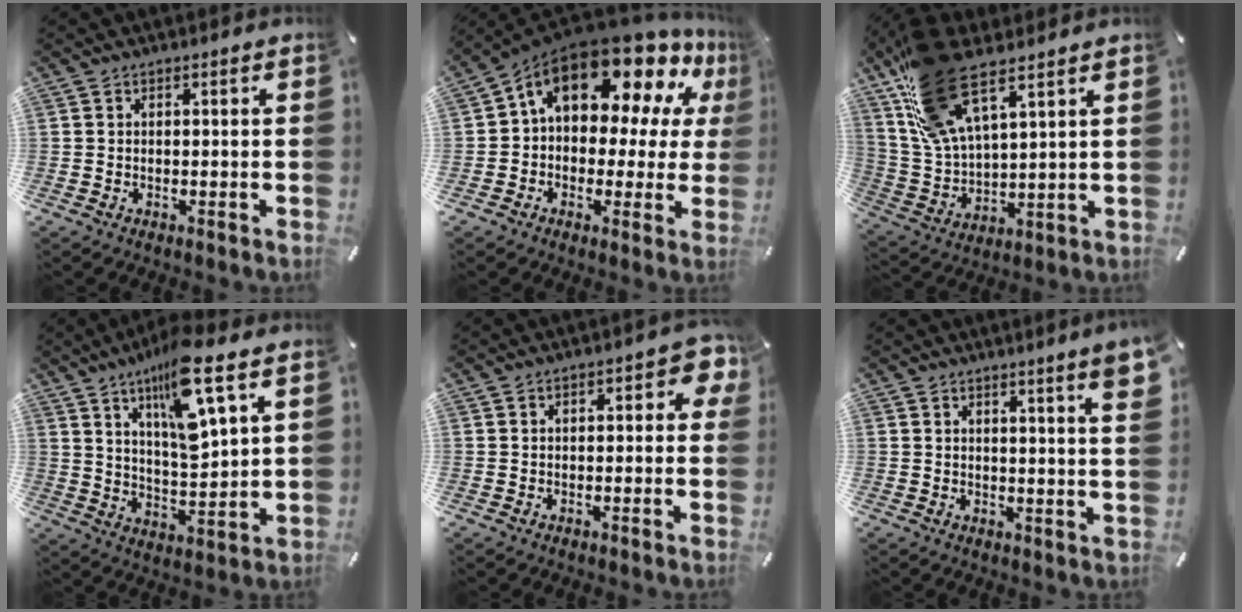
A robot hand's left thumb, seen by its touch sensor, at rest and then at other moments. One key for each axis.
{"total": 18.2, "fx": 10.4, "fy": 10.4, "fz": 10.8, "tx": -0.178, "ty": -0.076, "tz": 0.179}
{"total": 17.6, "fx": 11.6, "fy": 7.0, "fz": 11.2, "tx": -0.264, "ty": -0.053, "tz": 0.208}
{"total": 14.9, "fx": 9.0, "fy": 3.3, "fz": 11.4, "tx": -0.204, "ty": -0.044, "tz": 0.146}
{"total": 5.4, "fx": 1.2, "fy": 2.6, "fz": 4.6, "tx": -0.056, "ty": 0.002, "tz": 0.015}
{"total": 6.3, "fx": 3.7, "fy": -0.1, "fz": 5.1, "tx": -0.079, "ty": -0.021, "tz": 0.058}